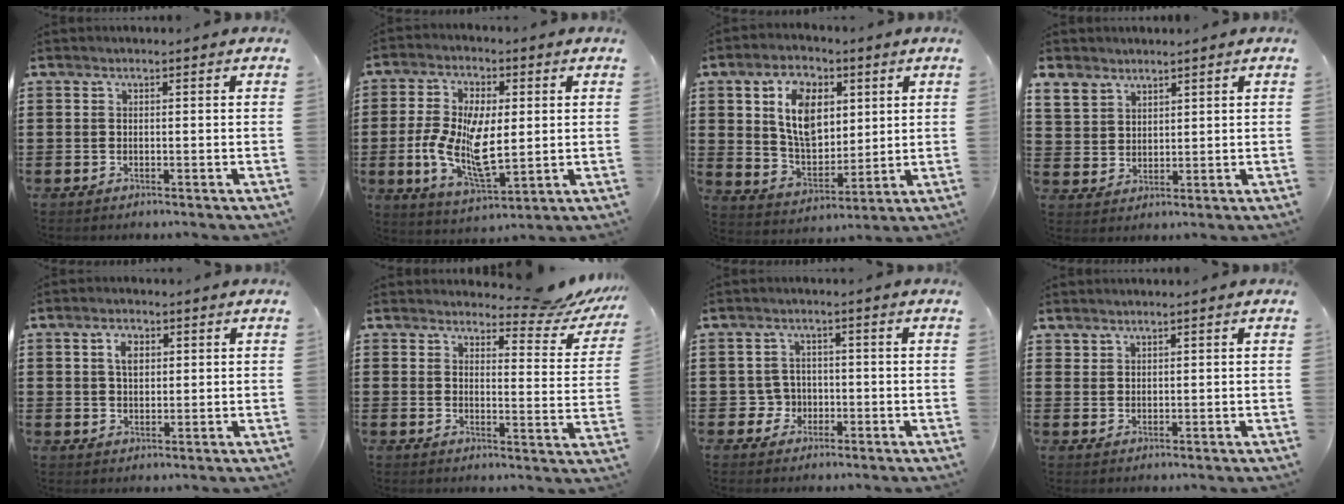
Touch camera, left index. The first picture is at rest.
{"total": 11.0, "force": [-0.4, 5.2, 9.7], "torque": [-0.207, -0.003, -0.005]}
{"total": 9.7, "force": [3.7, 6.2, 6.4], "torque": [-0.129, 0.008, 0.064]}
{"total": 4.2, "force": [3.4, 2.4, 0.2], "torque": [-0.021, -0.002, 0.065]}
{"total": 3.2, "force": [1.2, 2.1, 2.2], "torque": [-0.042, 0.006, 0.019]}
{"total": 6.0, "force": [5.3, 1.1, 2.5], "torque": [-0.046, -0.029, 0.090]}
{"total": 3.0, "force": [-0.9, 2.8, 0.9], "torque": [-0.027, 0.003, -0.020]}
{"total": 1.6, "force": [1.5, 0.4, 0.1], "torque": [-0.003, 0.000, 0.030]}